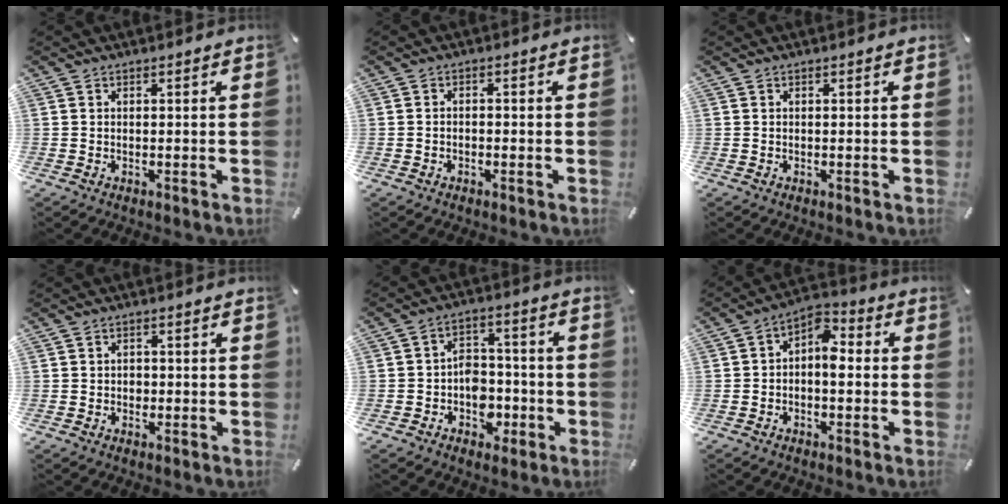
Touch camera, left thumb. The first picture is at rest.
{"total": 1.4, "force": [-0.9, 0.8, 0.6], "torque": [-0.012, 0.004, -0.020]}
{"total": 0.0}
{"total": 1.4, "force": [-0.3, 1.2, 0.6], "torque": [-0.013, 0.005, -0.008]}
{"total": 7.9, "force": [-2.9, 6.6, 3.2], "torque": [-0.037, 0.025, -0.048]}
{"total": 5.9, "force": [-0.6, 3.8, 4.5], "torque": [-0.067, 0.002, -0.016]}